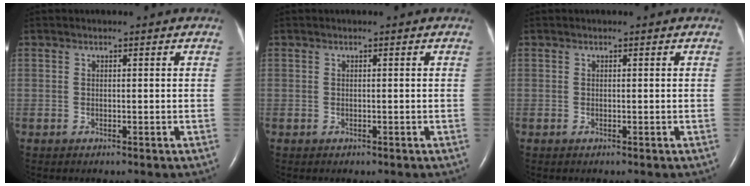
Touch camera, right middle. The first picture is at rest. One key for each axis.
{"total": 0.0}
{"total": 0.0}